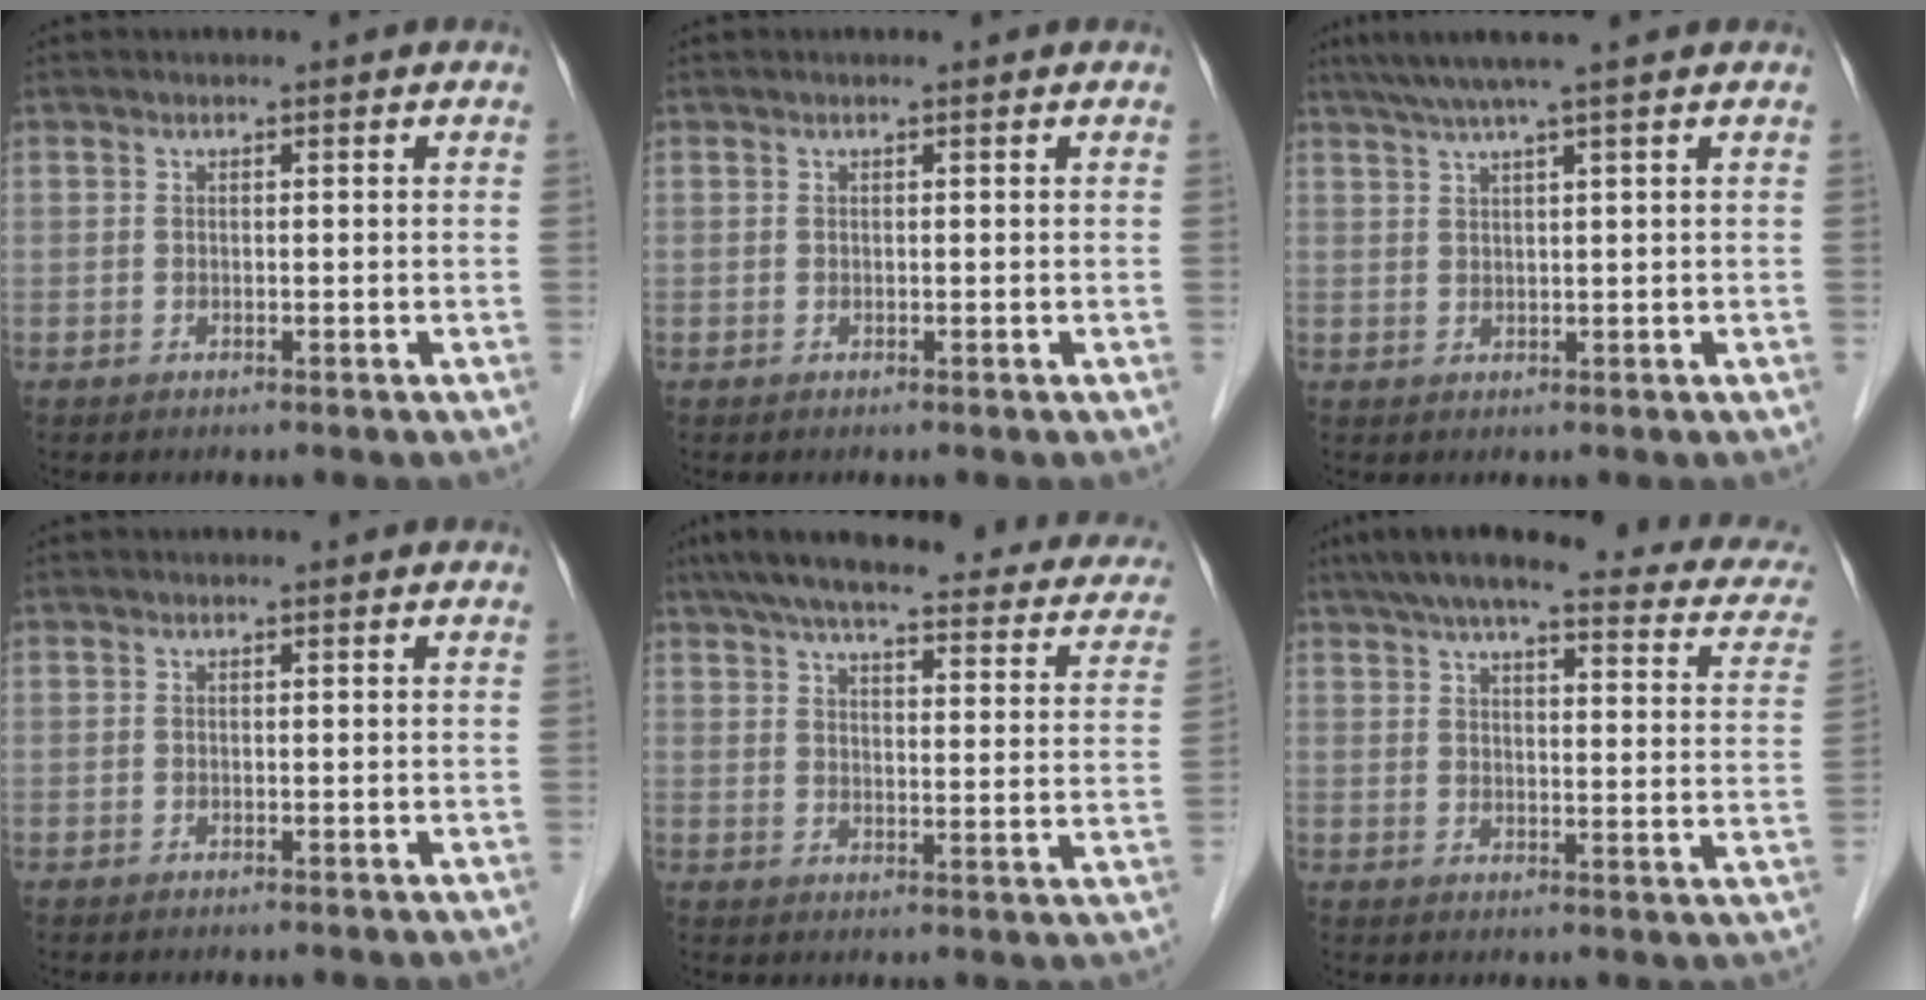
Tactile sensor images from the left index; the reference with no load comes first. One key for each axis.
{"total": 0.5, "fx": 0.4, "fy": 0.0, "fz": 0.2, "tx": -0.008, "ty": 0.007, "tz": 0.008}
{"total": 5.7, "fx": 4.4, "fy": -1.3, "fz": 3.4, "tx": -0.056, "ty": 0.024, "tz": 0.078}
{"total": 0.0}
{"total": 28.9, "fx": 23.7, "fy": 6.4, "fz": 15.2, "tx": -0.223, "ty": 0.014, "tz": 0.282}
{"total": 25.7, "fx": 21.2, "fy": 4.7, "fz": 13.7, "tx": -0.191, "ty": 0.015, "tz": 0.250}